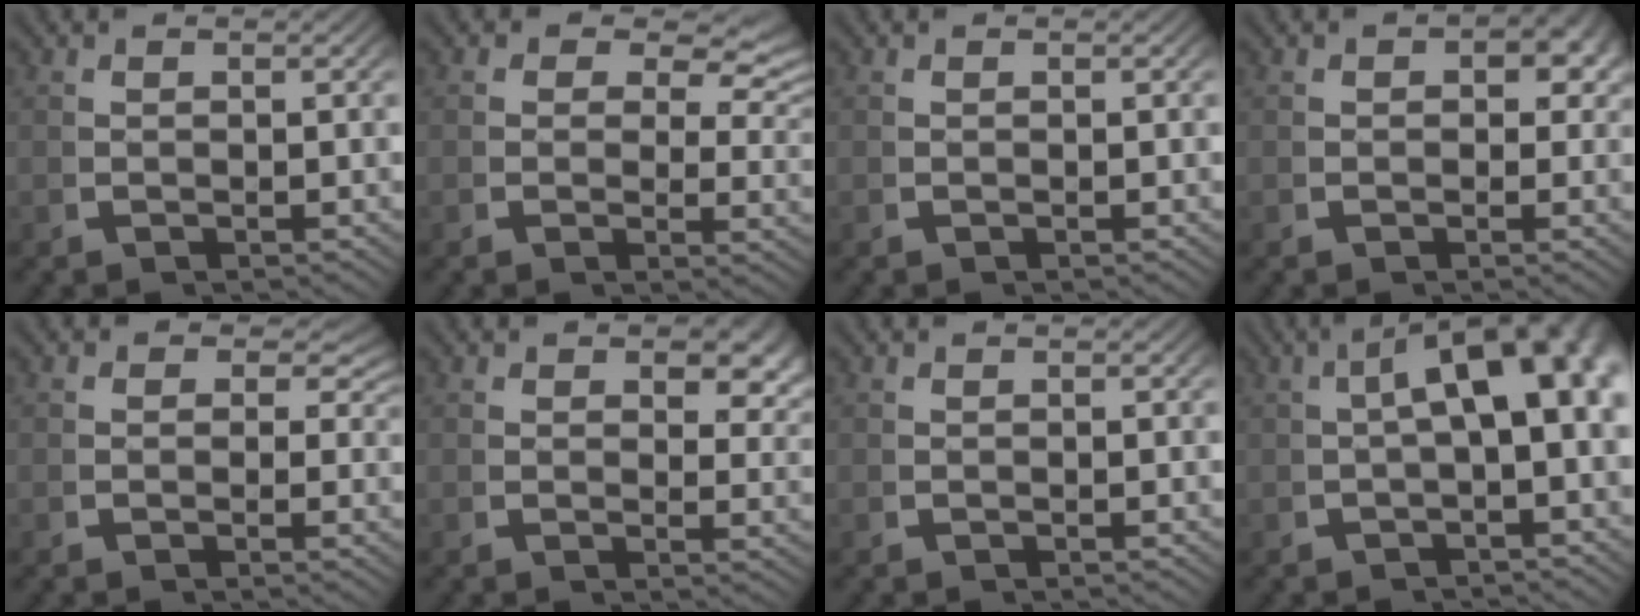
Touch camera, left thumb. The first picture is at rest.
{"total": 3.9, "force": [1.2, 2.5, 2.7], "torque": [-0.033, -0.014, 0.017]}
{"total": 0.0}
{"total": 2.5, "force": [0.3, 1.8, 1.8], "torque": [-0.021, -0.006, 0.001]}
{"total": 3.2, "force": [0.6, 2.5, 2.0], "torque": [-0.019, -0.004, 0.001]}
{"total": 3.0, "force": [1.6, 1.4, 2.1], "torque": [-0.016, -0.005, 0.020]}
{"total": 0.0}
{"total": 10.1, "force": [1.3, 5.2, 8.6], "torque": [-0.102, 0.021, 0.005]}